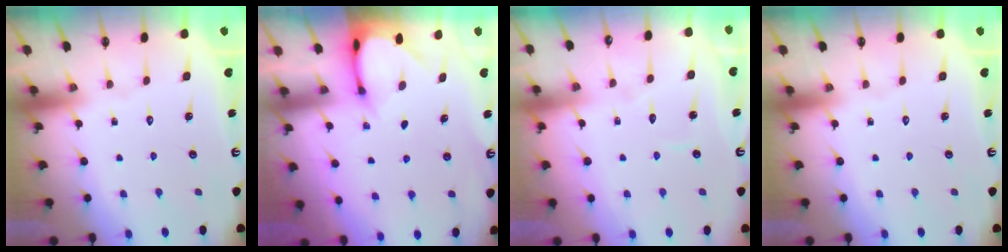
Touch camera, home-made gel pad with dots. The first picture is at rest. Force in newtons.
{"total": 2.8, "press": 2.8, "slide": 0.2}
{"total": 2.9, "press": 2.9, "slide": 0.2}
{"total": 0.0}